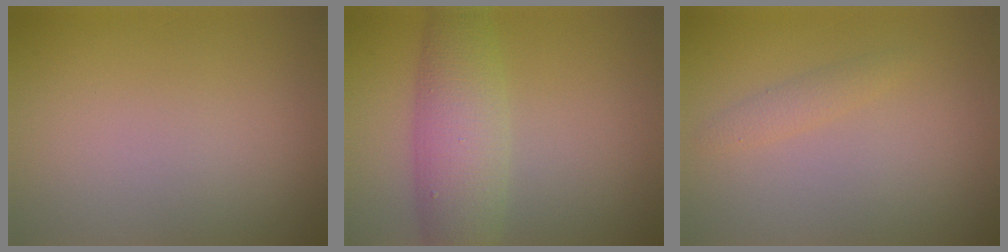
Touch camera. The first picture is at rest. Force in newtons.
{"total": 5.8, "press": 5.8, "slide": 0.1}
{"total": 1.2, "press": 1.2, "slide": 0.1}